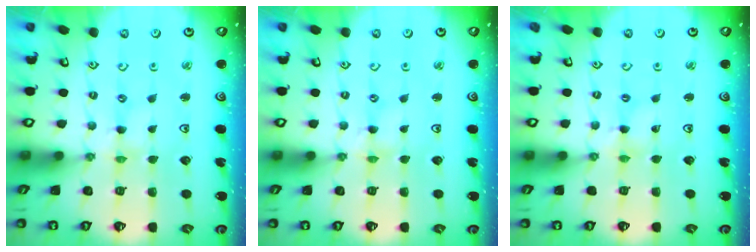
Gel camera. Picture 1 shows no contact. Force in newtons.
{"total": 0.0}
{"total": 1.3, "press": 1.3, "slide": 0.3}